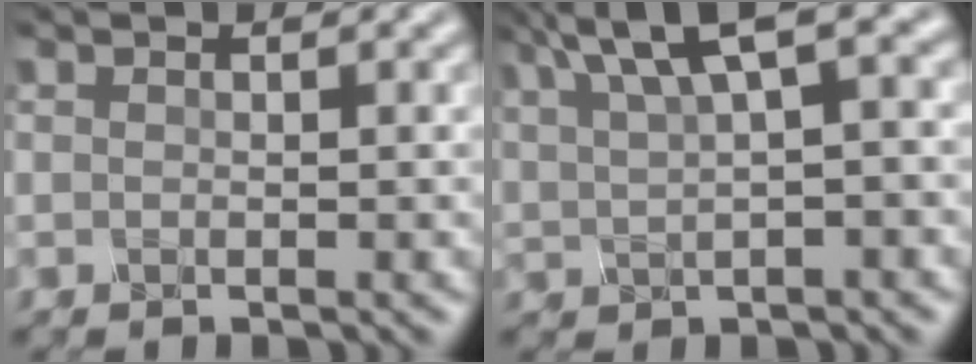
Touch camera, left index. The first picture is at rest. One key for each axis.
{"total": 6.8, "fx": 3.6, "fy": 1.8, "fz": 5.5, "tx": -0.111, "ty": 0.023, "tz": 0.071}